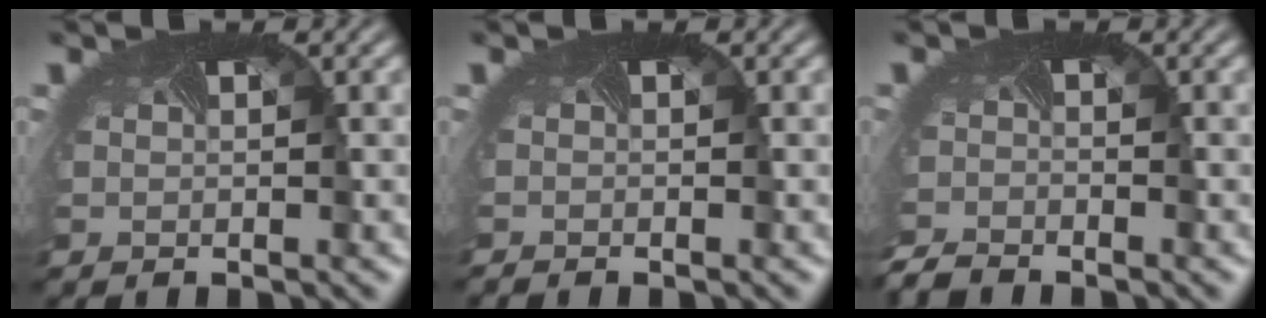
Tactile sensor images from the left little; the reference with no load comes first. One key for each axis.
{"total": 0.8, "fx": -0.7, "fy": -0.3, "fz": -0.1, "tx": -0.004, "ty": -0.008, "tz": -0.013}
{"total": 2.7, "fx": -2.7, "fy": 0.1, "fz": -0.1, "tx": -0.012, "ty": -0.020, "tz": -0.058}